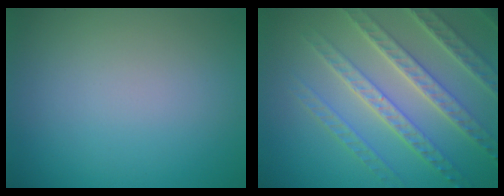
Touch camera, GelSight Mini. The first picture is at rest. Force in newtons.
{"total": 7.2, "press": 5.5, "slide": 4.6}